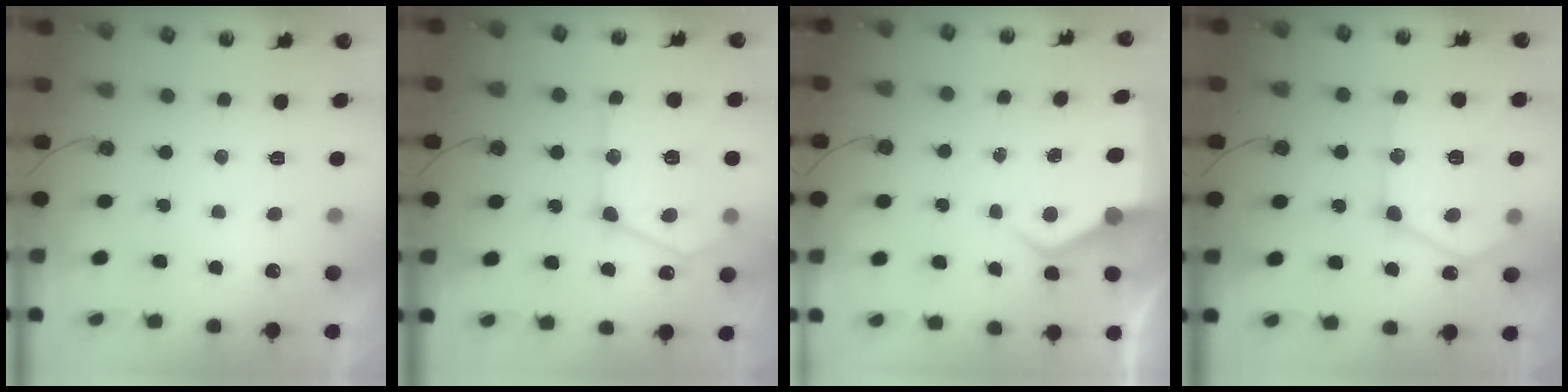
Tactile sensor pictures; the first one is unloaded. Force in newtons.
{"total": 17.0, "press": 17.0, "slide": 1.0}
{"total": 6.0, "press": 5.9, "slide": 0.7}
{"total": 19.0, "press": 19.0, "slide": 1.4}